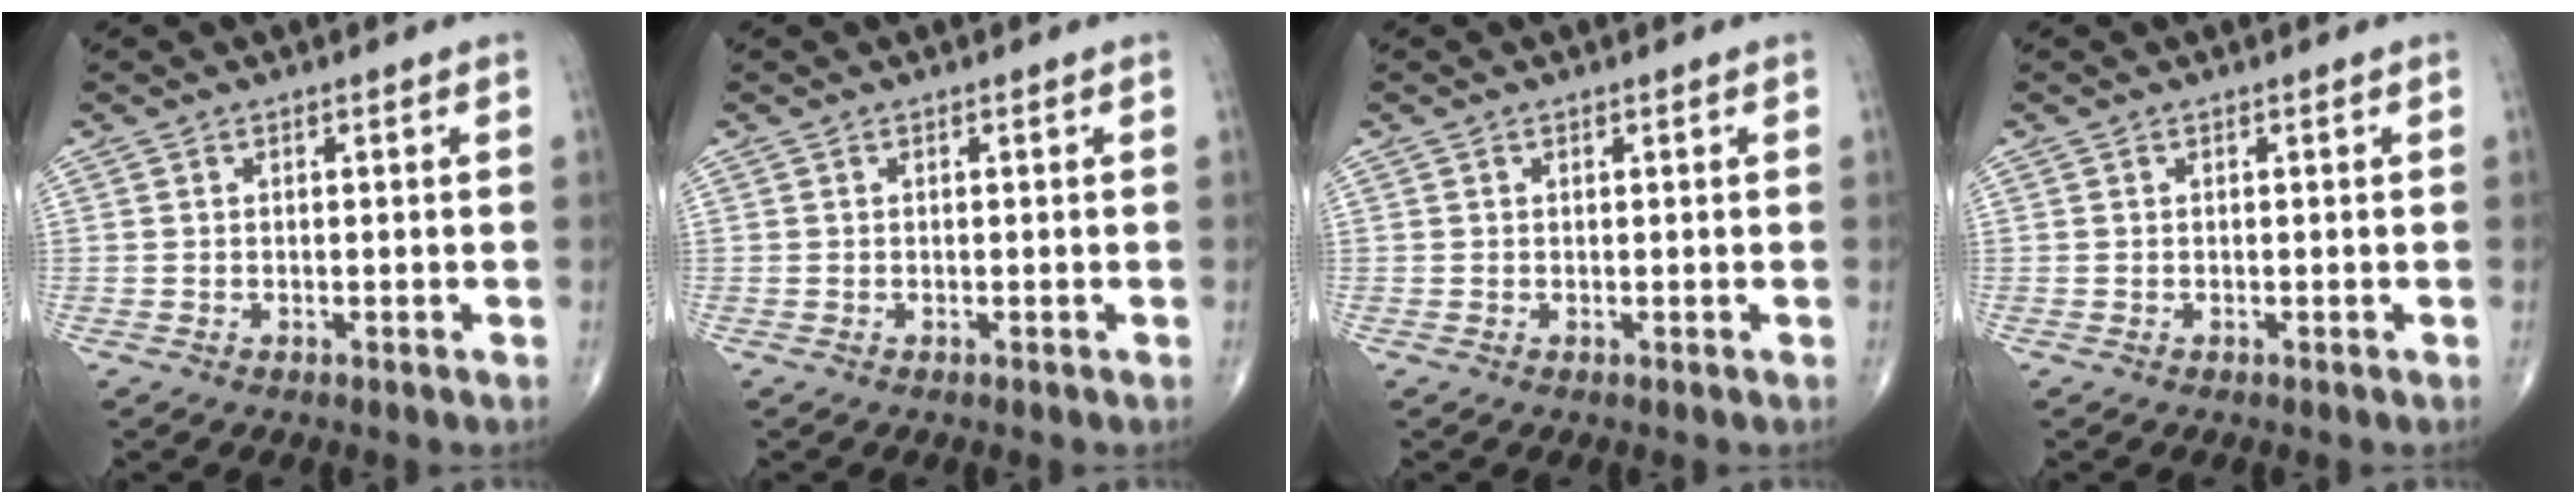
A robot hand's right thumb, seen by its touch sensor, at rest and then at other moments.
{"total": 0.0}
{"total": 0.0}
{"total": 0.0}